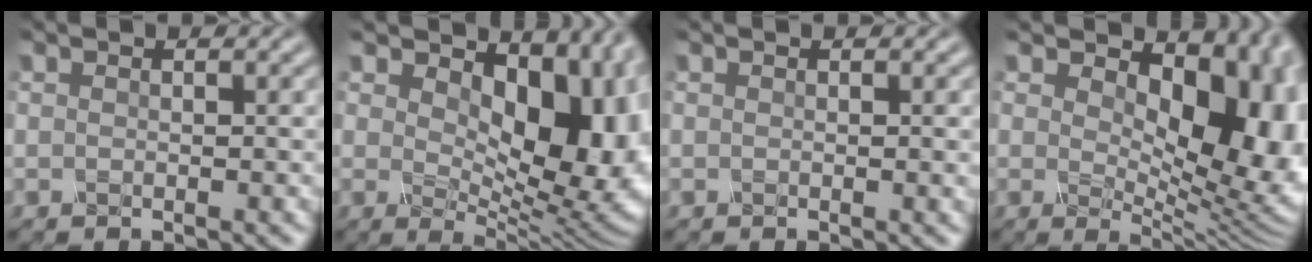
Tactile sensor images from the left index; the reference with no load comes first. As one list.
[{"total": 12.8, "force": [3.0, 7.1, 10.2], "torque": [-0.128, -0.012, 0.055]}, {"total": 0.6, "force": [0.1, 0.0, 0.5], "torque": [-0.005, -0.004, 0.002]}, {"total": 13.3, "force": [2.4, 7.5, 10.8], "torque": [-0.119, -0.005, 0.043]}]